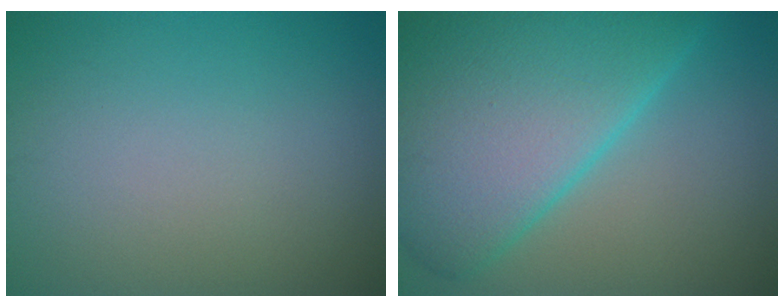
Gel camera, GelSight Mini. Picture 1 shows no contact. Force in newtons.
{"total": 13.6, "press": 13.6, "slide": 0.4}